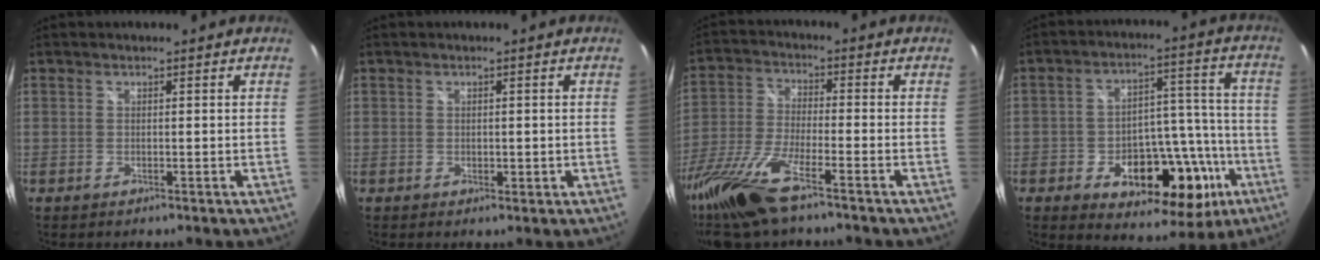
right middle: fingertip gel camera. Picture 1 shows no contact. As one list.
[{"total": 1.3, "force": [-0.2, 0.9, 0.9], "torque": [-0.010, -0.001, -0.003]}, {"total": 16.8, "force": [-12.0, 3.1, 11.4], "torque": [-0.250, -0.047, -0.232]}, {"total": 19.7, "force": [-8.3, 11.5, 13.6], "torque": [-0.215, 0.024, -0.099]}]